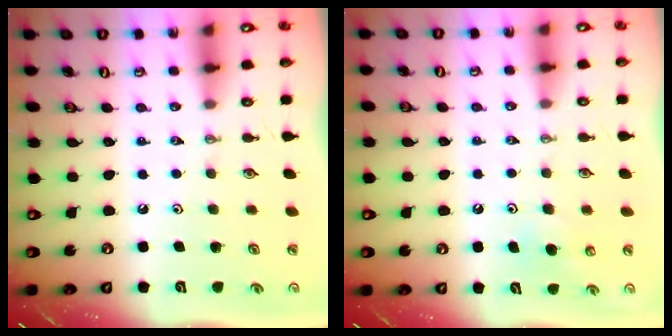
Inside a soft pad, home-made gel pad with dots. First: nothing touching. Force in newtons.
{"total": 5.8, "press": 5.7, "slide": 1.0}